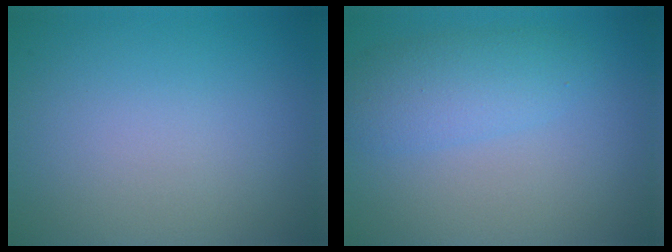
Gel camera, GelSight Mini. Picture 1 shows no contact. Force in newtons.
{"total": 2.2, "press": 2.2, "slide": 0.1}